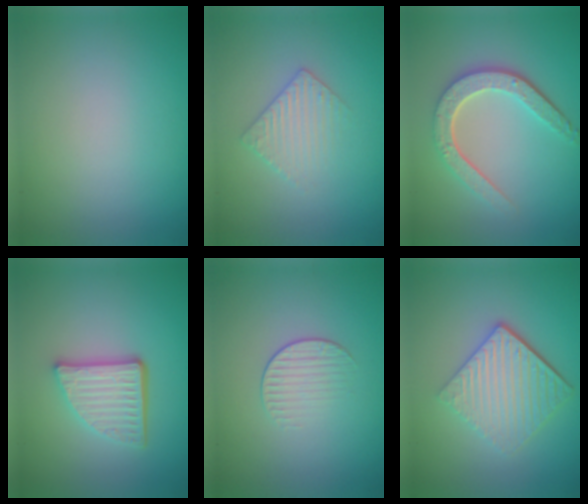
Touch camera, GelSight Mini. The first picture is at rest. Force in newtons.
{"total": 2.5, "press": 2.4, "slide": 0.5}
{"total": 4.7, "press": 3.6, "slide": 2.9}
{"total": 4.7, "press": 3.4, "slide": 3.2}
{"total": 1.7, "press": 1.0, "slide": 1.4}
{"total": 5.6, "press": 3.9, "slide": 4.1}